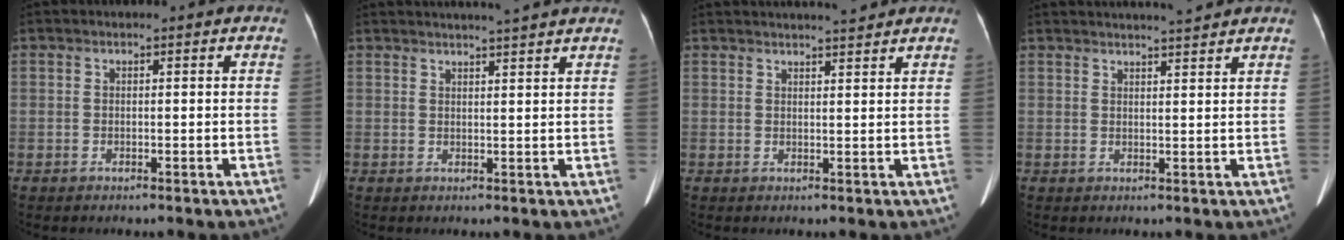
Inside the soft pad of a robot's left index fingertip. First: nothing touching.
{"total": 7.6, "force": [6.8, -0.7, 3.3], "torque": [-0.046, 0.016, 0.080]}
{"total": 5.7, "force": [5.2, -0.1, 2.2], "torque": [-0.036, 0.009, 0.069]}
{"total": 6.5, "force": [6.0, -0.5, 2.5], "torque": [-0.039, 0.010, 0.078]}